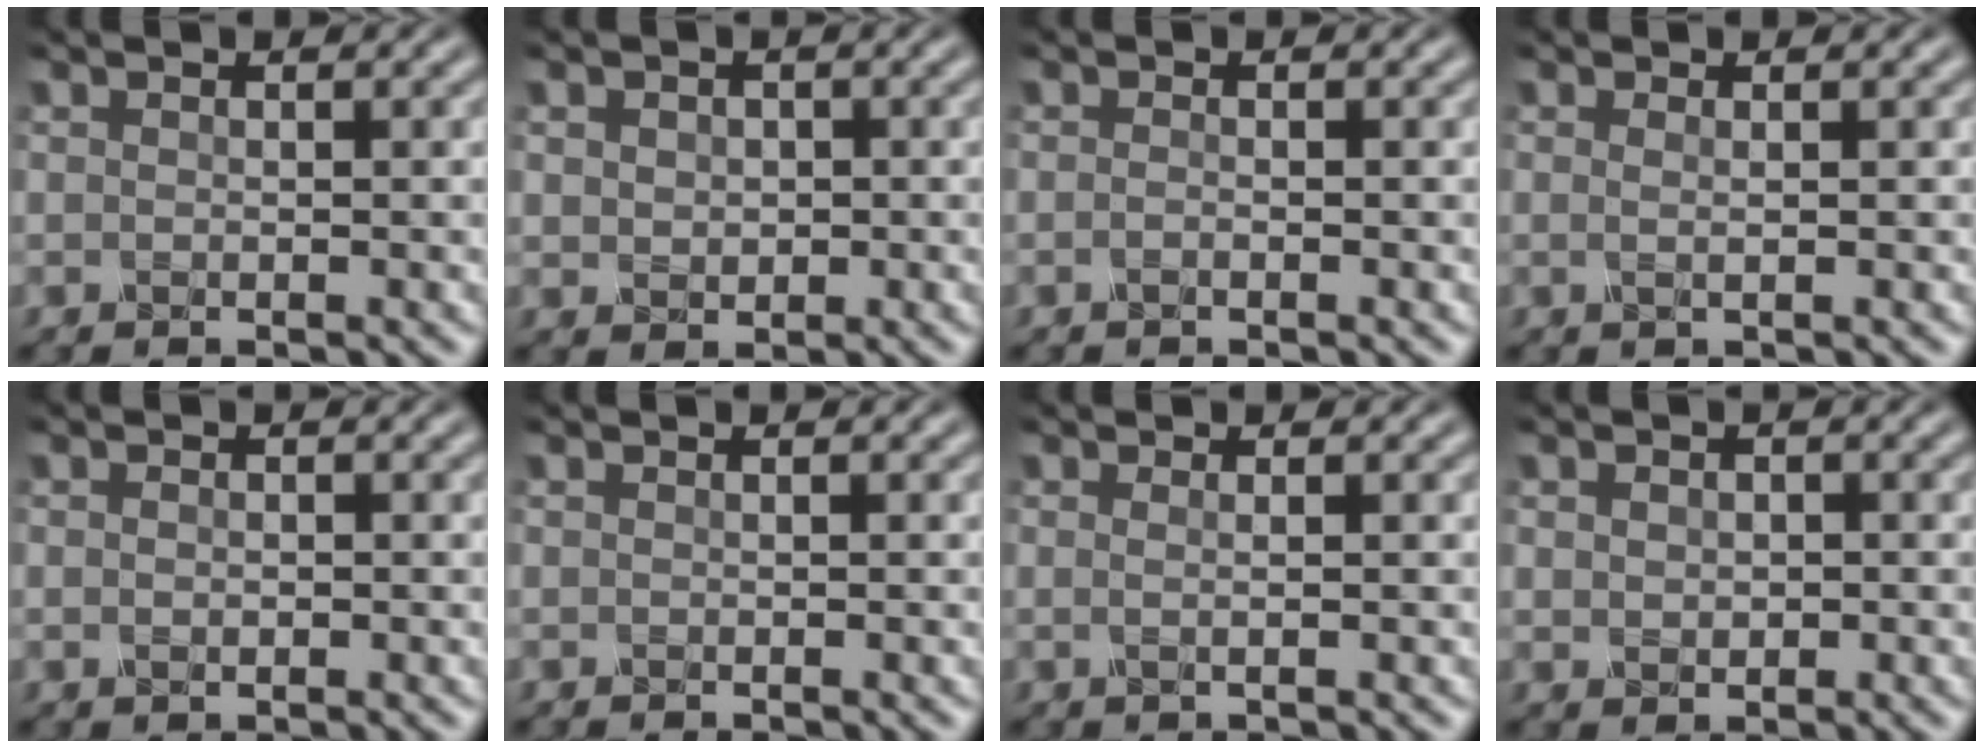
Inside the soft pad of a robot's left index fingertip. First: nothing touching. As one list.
[{"total": 1.7, "force": [0.3, 1.5, 0.8], "torque": [-0.013, -0.001, 0.005]}, {"total": 0.6, "force": [-0.3, 0.2, 0.5], "torque": [-0.011, -0.002, -0.007]}, {"total": 0.9, "force": [0.2, 0.3, 0.8], "torque": [-0.012, 0.000, 0.000]}, {"total": 0.9, "force": [0.0, 0.6, 0.7], "torque": [-0.013, 0.000, 0.000]}, {"total": 0.0}, {"total": 1.0, "force": [0.2, 0.4, 1.0], "torque": [-0.015, -0.002, -0.003]}, {"total": 1.4, "force": [0.2, 1.1, 0.8], "torque": [-0.013, -0.002, 0.005]}]